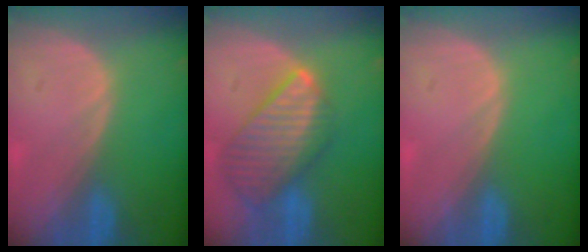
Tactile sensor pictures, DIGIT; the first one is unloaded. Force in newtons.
{"total": 9.8, "press": 8.5, "slide": 4.8}
{"total": 0.0}